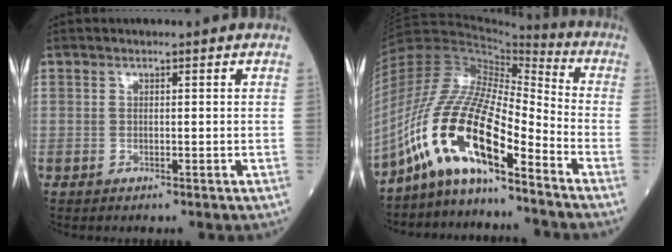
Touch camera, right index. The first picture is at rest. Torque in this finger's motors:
{"motor_torque": [1.91, -0.23, 1.05, 0.21]}